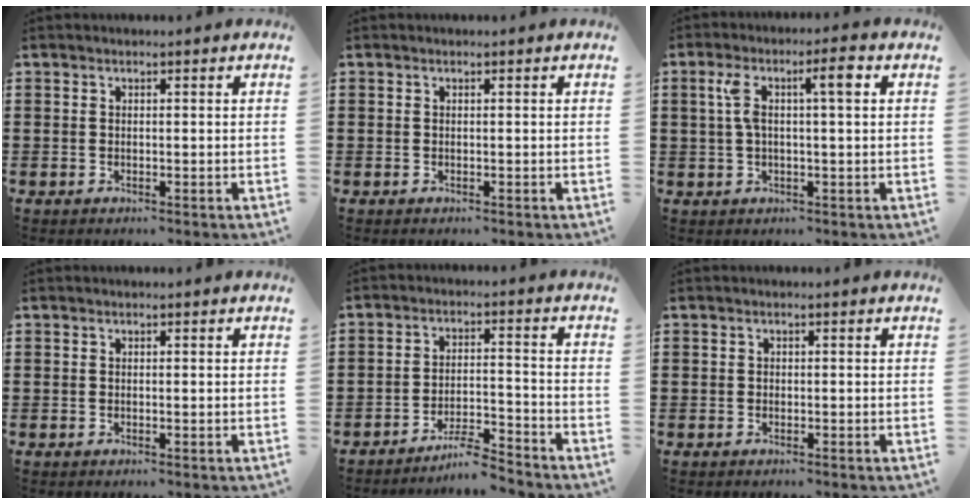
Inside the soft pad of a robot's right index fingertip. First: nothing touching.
{"total": 0.0}
{"total": 6.3, "force": [1.8, 1.3, 5.9], "torque": [-0.110, 0.005, 0.024]}
{"total": 0.0}
{"total": 5.5, "force": [-5.1, 0.2, 2.0], "torque": [-0.041, -0.003, -0.099]}
{"total": 0.6, "force": [-0.1, 0.6, 0.2], "torque": [-0.007, 0.002, -0.003]}